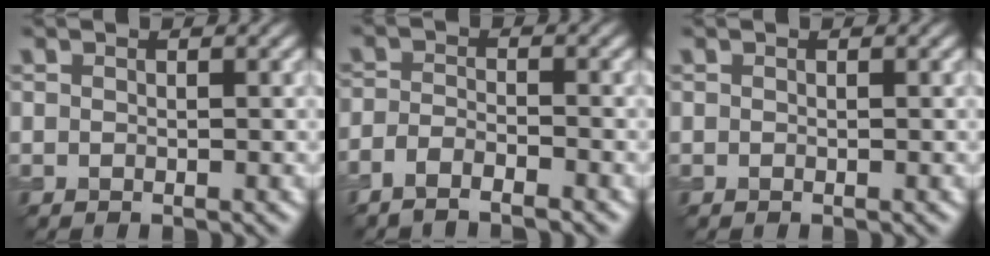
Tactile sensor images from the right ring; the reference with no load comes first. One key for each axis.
{"total": 2.1, "fx": -1.9, "fy": 0.3, "fz": 0.9, "tx": -0.018, "ty": -0.002, "tz": -0.042}
{"total": 0.0}